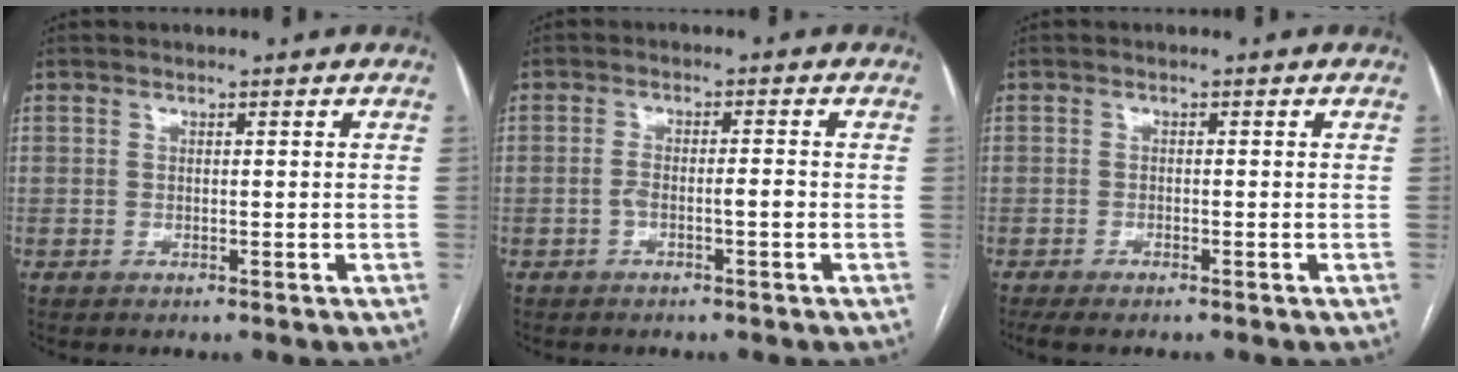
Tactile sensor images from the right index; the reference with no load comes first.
{"total": 2.7, "force": [-1.0, 0.4, 2.5], "torque": [-0.046, 0.010, -0.014]}
{"total": 3.0, "force": [-2.5, 0.4, 1.7], "torque": [-0.023, -0.005, -0.036]}